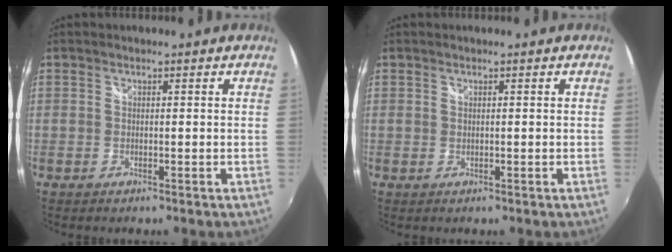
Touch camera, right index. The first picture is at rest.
{"total": 0.0}